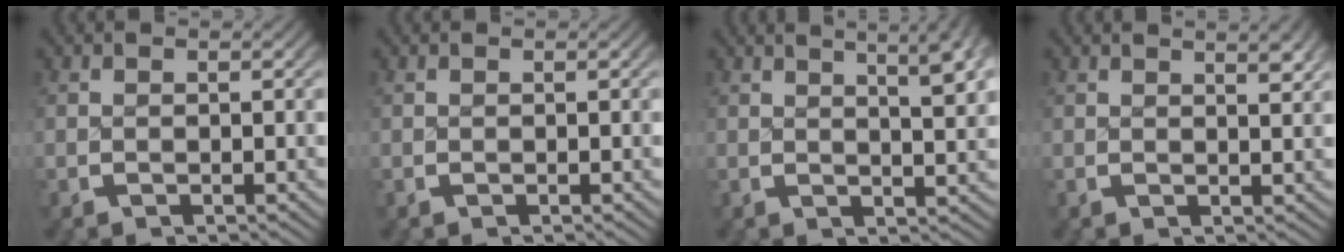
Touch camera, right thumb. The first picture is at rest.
{"total": 0.0}
{"total": 6.2, "force": [2.6, 2.3, 5.1], "torque": [-0.052, 0.004, 0.036]}
{"total": 1.9, "force": [1.2, 0.3, 1.5], "torque": [-0.013, 0.000, 0.020]}